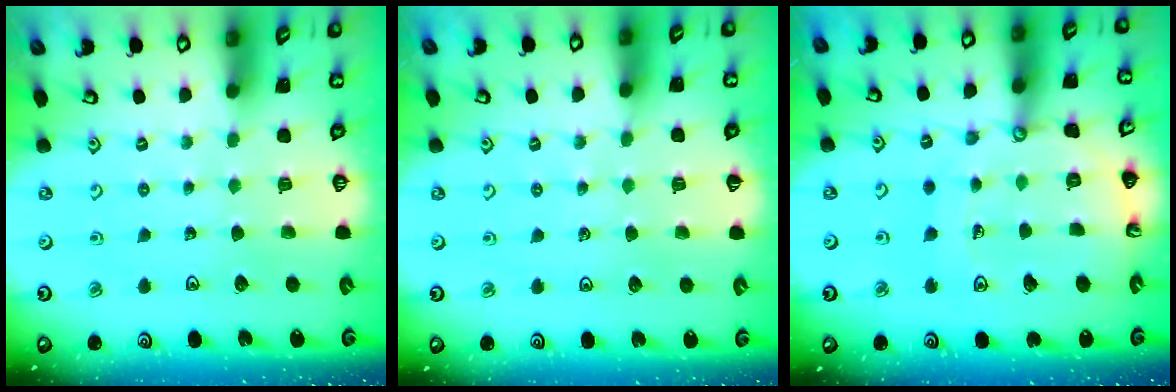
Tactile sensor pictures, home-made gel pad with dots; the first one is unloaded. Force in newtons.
{"total": 2.1, "press": 2.0, "slide": 0.5}
{"total": 14.6, "press": 14.5, "slide": 1.8}